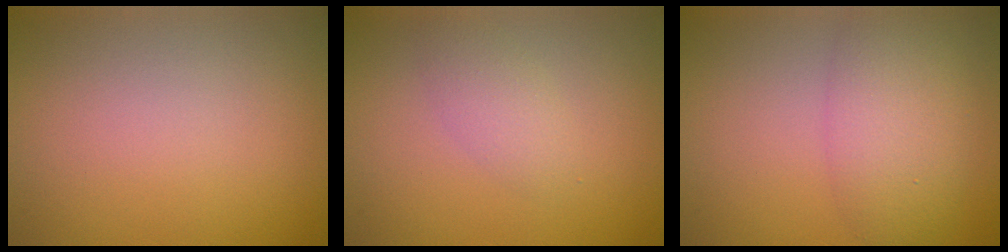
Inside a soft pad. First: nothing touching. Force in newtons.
{"total": 1.8, "press": 1.8, "slide": 0.1}
{"total": 5.1, "press": 5.1, "slide": 0.1}